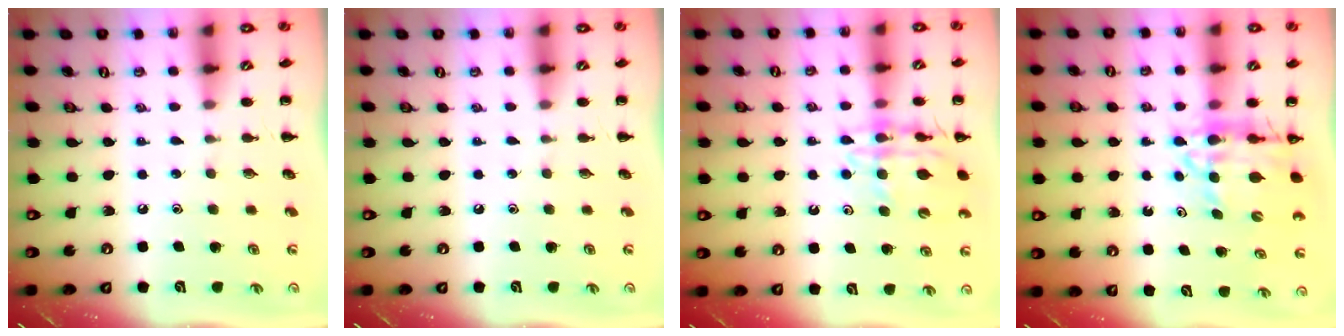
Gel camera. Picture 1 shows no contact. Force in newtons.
{"total": 0.0}
{"total": 13.1, "press": 12.9, "slide": 2.7}
{"total": 12.7, "press": 12.1, "slide": 4.0}